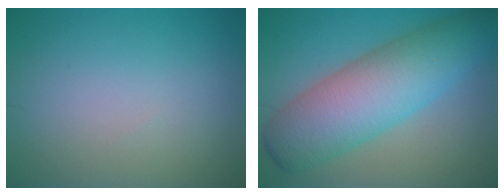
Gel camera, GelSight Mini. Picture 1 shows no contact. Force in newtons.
{"total": 9.2, "press": 9.2, "slide": 0.1}